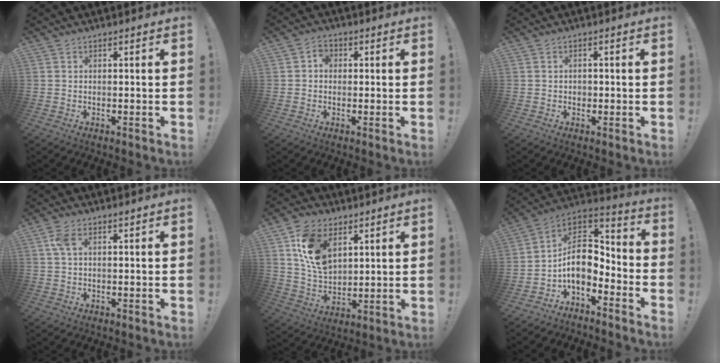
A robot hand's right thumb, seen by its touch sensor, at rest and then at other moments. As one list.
[{"total": 3.2, "force": [0.0, 2.7, 1.7], "torque": [-0.017, 0.003, -0.003]}, {"total": 1.3, "force": [-0.5, 1.1, 0.5], "torque": [0.000, 0.000, -0.012]}, {"total": 3.6, "force": [1.5, 1.6, 2.8], "torque": [-0.053, 0.001, 0.028]}, {"total": 13.9, "force": [6.7, 9.3, 8.0], "torque": [-0.140, -0.019, 0.129]}, {"total": 11.3, "force": [-1.8, 7.9, 7.9], "torque": [-0.130, 0.006, -0.027]}]